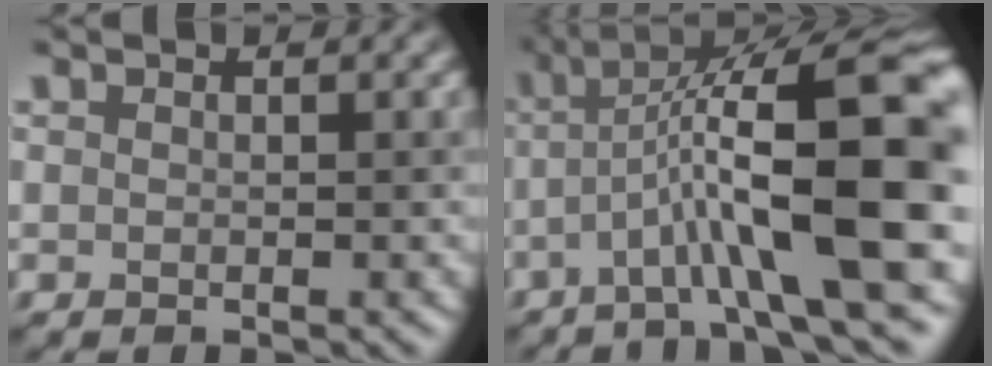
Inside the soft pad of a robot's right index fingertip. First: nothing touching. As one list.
[{"total": 11.9, "force": [-1.7, 2.7, 11.4], "torque": [-0.181, 0.022, -0.024]}]